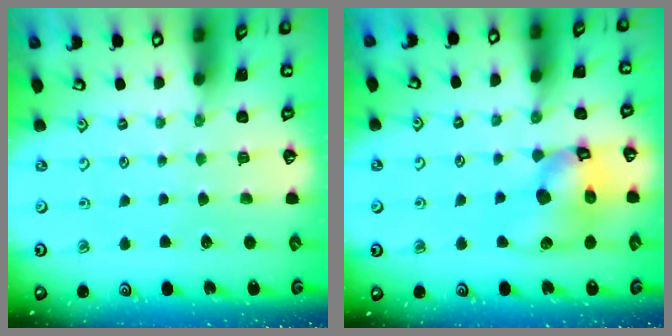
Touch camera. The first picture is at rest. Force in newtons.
{"total": 14.1, "press": 14.0, "slide": 1.8}